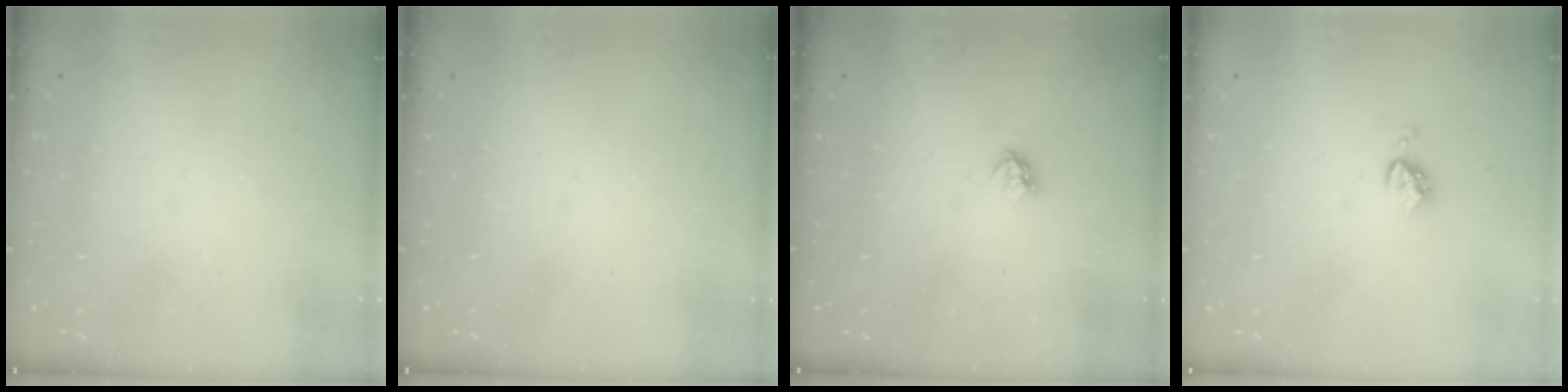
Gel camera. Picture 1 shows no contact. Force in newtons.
{"total": 0.0}
{"total": 3.0, "press": 2.9, "slide": 0.4}
{"total": 3.7, "press": 3.7, "slide": 0.5}